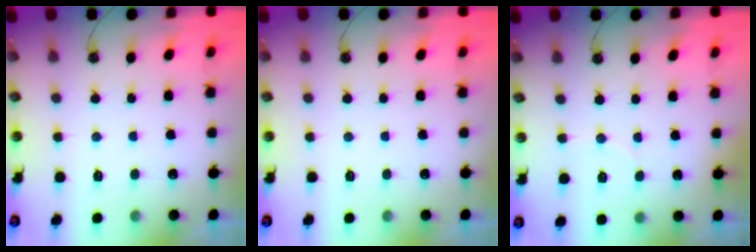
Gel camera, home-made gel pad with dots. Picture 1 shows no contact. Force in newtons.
{"total": 0.0}
{"total": 2.4, "press": 2.4, "slide": 0.2}